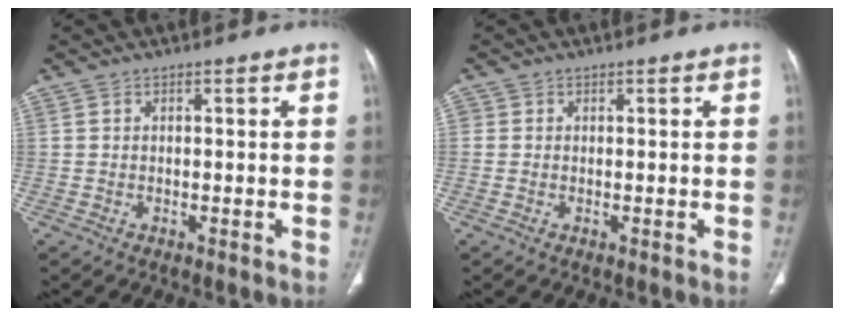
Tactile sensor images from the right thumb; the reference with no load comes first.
{"total": 0.7, "force": [0.0, 0.7, 0.1], "torque": [0.002, 0.002, 0.000]}